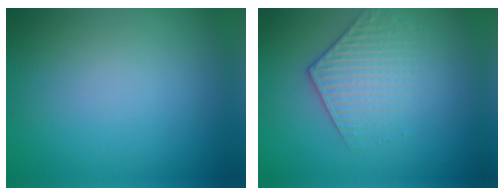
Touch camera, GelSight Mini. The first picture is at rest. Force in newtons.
{"total": 3.1, "press": 3.0, "slide": 0.9}